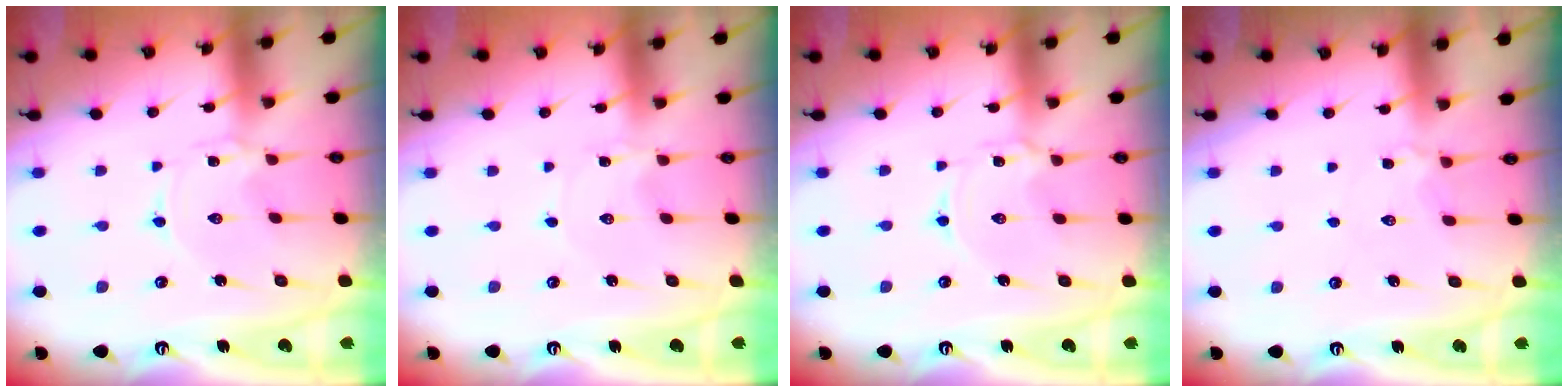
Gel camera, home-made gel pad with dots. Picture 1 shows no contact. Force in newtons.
{"total": 0.0}
{"total": 1.4, "press": 1.4, "slide": 0.2}
{"total": 2.9, "press": 2.9, "slide": 0.6}